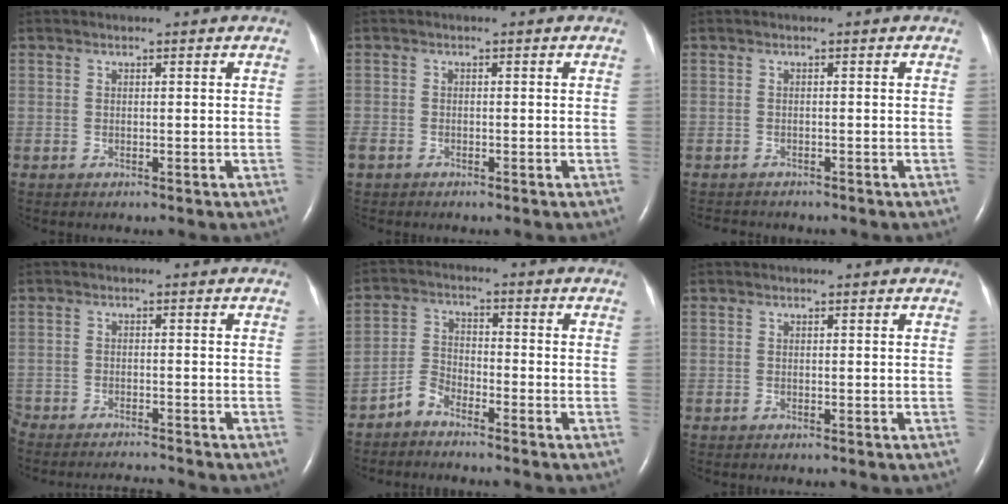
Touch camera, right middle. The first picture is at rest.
{"total": 2.5, "force": [-1.9, 1.4, 0.9], "torque": [-0.023, -0.002, -0.033]}
{"total": 3.4, "force": [-3.1, 1.1, 0.9], "torque": [-0.012, -0.006, -0.041]}
{"total": 8.0, "force": [-7.8, 0.0, 1.7], "torque": [-0.026, -0.008, -0.124]}
{"total": 3.7, "force": [-3.2, 1.3, 1.1], "torque": [-0.026, -0.004, -0.066]}
{"total": 0.0}